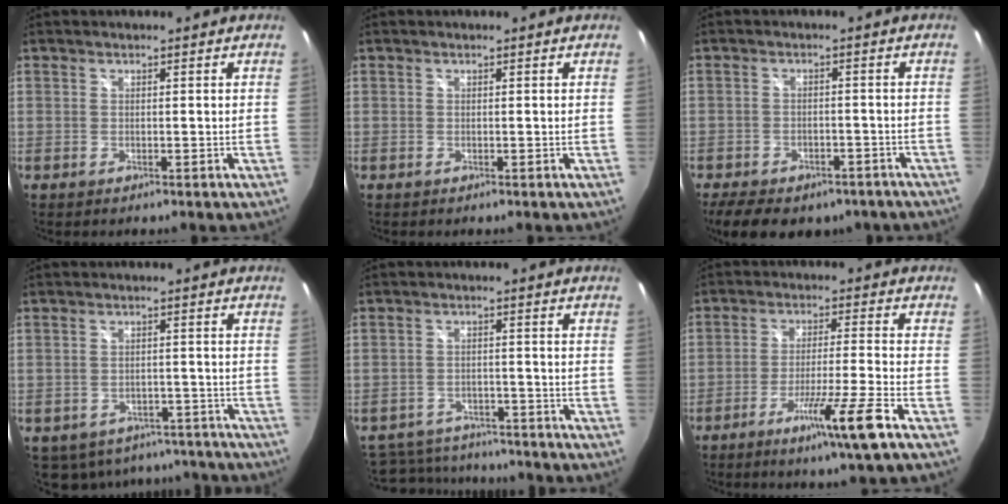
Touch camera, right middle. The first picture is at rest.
{"total": 0.0}
{"total": 14.8, "force": [-10.8, 7.2, 7.2], "torque": [-0.158, -0.019, -0.141]}
{"total": 12.2, "force": [-9.3, 6.9, 3.8], "torque": [-0.084, 0.008, -0.102]}
{"total": 14.5, "force": [-11.9, 6.6, 5.0], "torque": [-0.128, 0.006, -0.164]}
{"total": 9.4, "force": [-5.2, -1.7, 7.6], "torque": [-0.144, -0.016, -0.096]}